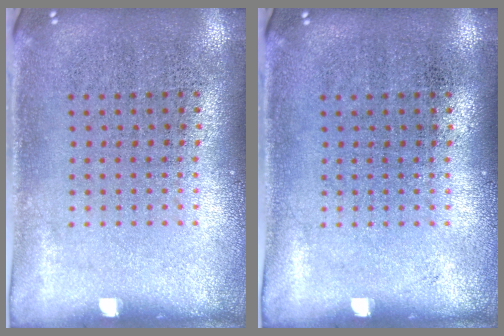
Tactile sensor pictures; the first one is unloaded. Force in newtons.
{"total": 0.0}